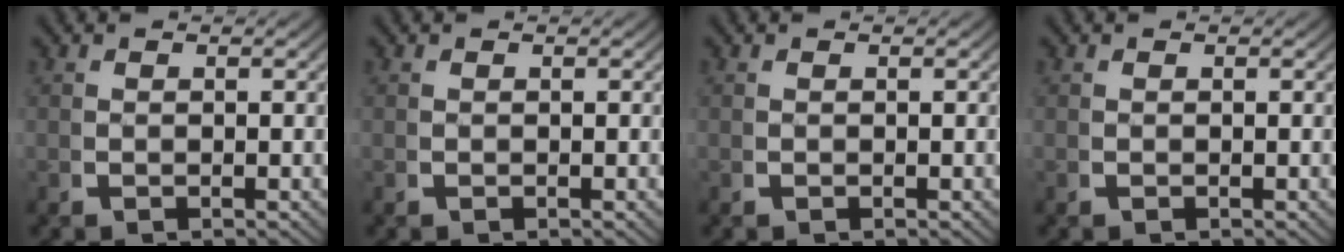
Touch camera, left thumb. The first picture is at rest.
{"total": 0.0}
{"total": 0.0}
{"total": 0.0}